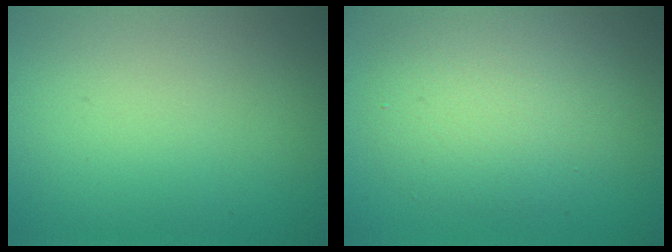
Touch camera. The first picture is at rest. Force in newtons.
{"total": 5.1, "press": 5.1, "slide": 0.5}